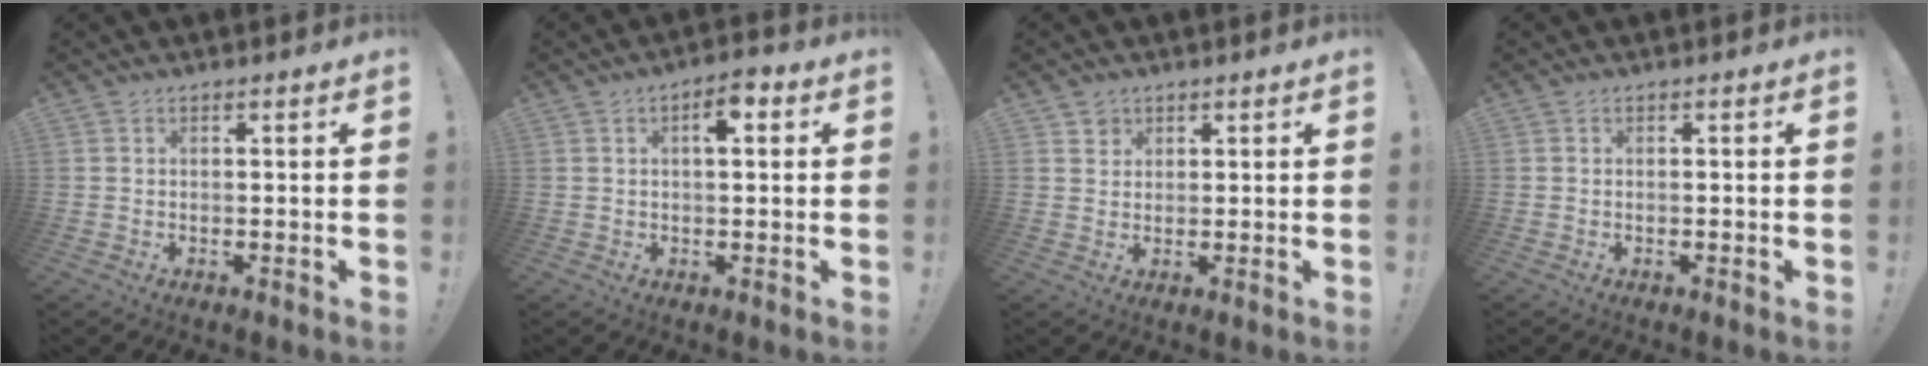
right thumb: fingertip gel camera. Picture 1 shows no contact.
{"total": 4.7, "force": [1.5, 2.0, 4.0], "torque": [-0.049, 0.001, 0.017]}
{"total": 2.5, "force": [1.6, 1.9, 0.1], "torque": [0.005, -0.010, 0.028]}
{"total": 0.0}